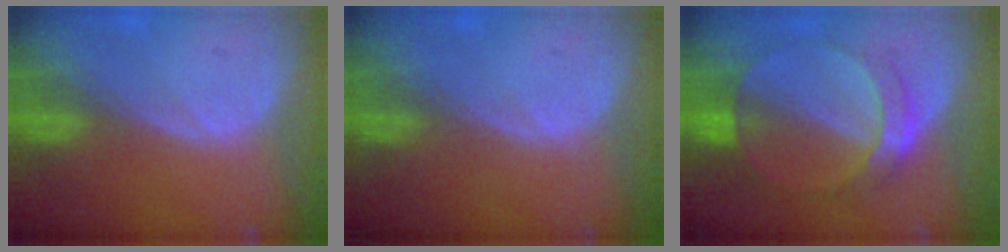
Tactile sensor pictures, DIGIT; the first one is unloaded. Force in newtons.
{"total": 0.0}
{"total": 7.2, "press": 6.4, "slide": 3.3}